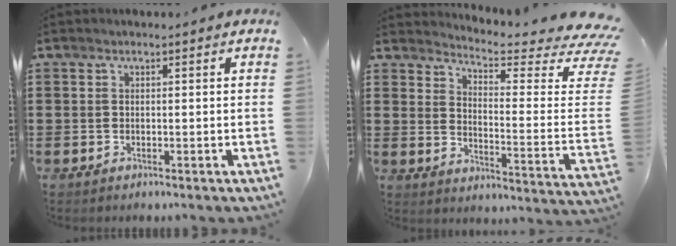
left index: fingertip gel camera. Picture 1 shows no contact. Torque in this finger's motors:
{"motor_torque": [2.14, 0.00, 0.50, 0.02]}